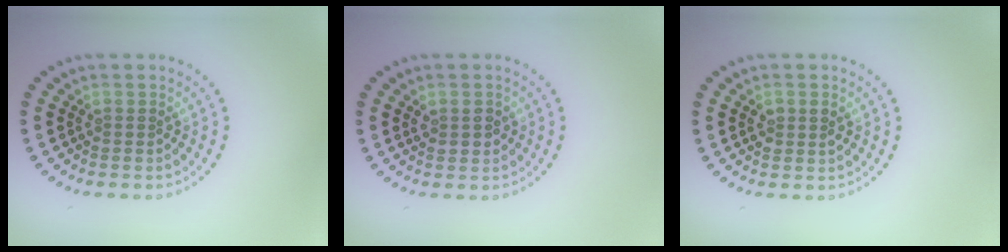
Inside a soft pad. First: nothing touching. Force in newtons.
{"total": 1.5, "press": 1.4, "slide": 0.4}
{"total": 1.4, "press": 1.4, "slide": 0.2}